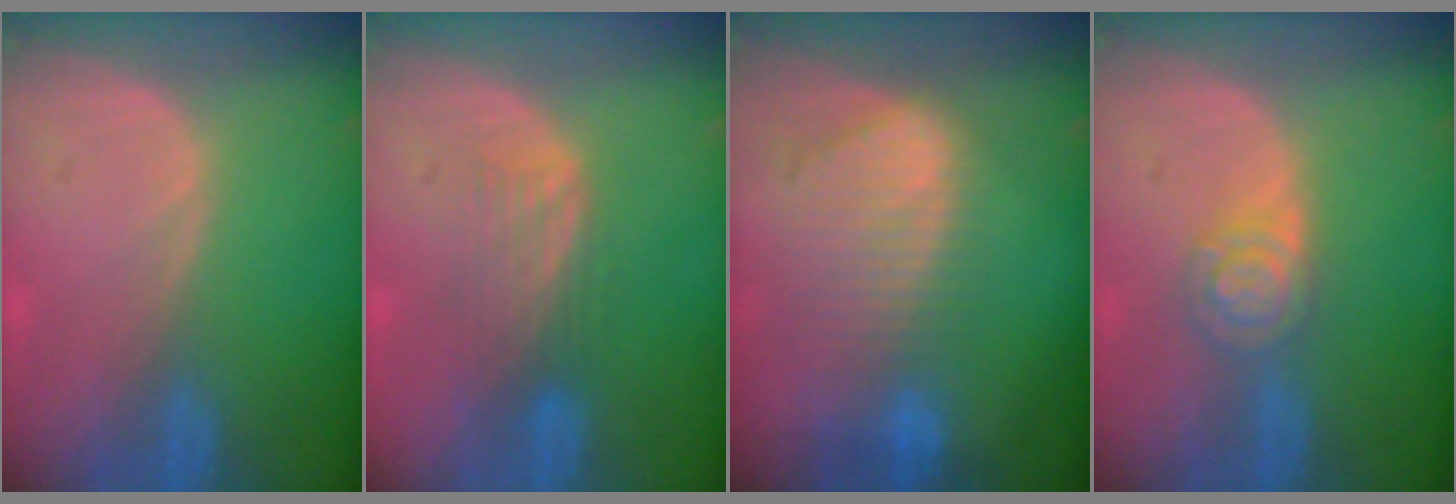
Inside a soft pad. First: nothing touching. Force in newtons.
{"total": 4.3, "press": 3.6, "slide": 2.3}
{"total": 9.2, "press": 8.1, "slide": 4.3}
{"total": 4.5, "press": 4.5, "slide": 0.1}